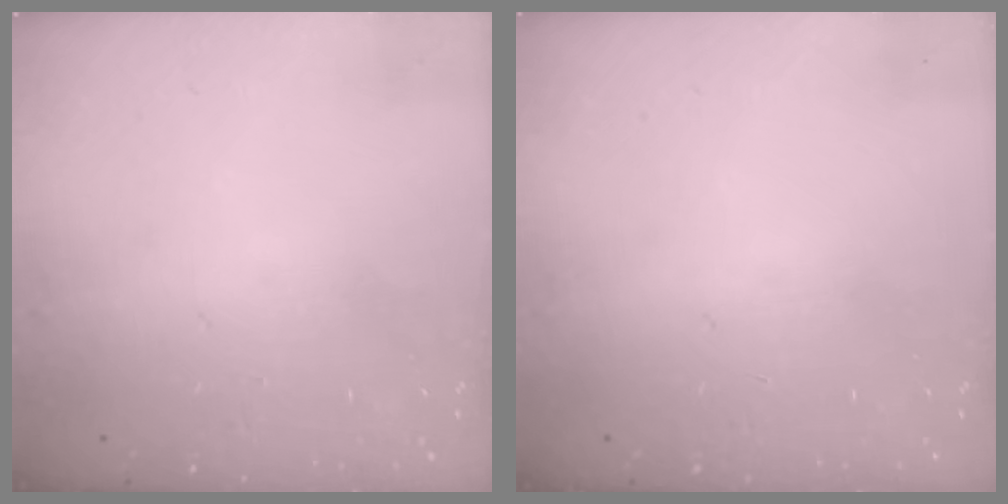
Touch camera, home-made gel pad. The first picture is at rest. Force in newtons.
{"total": 0.0}